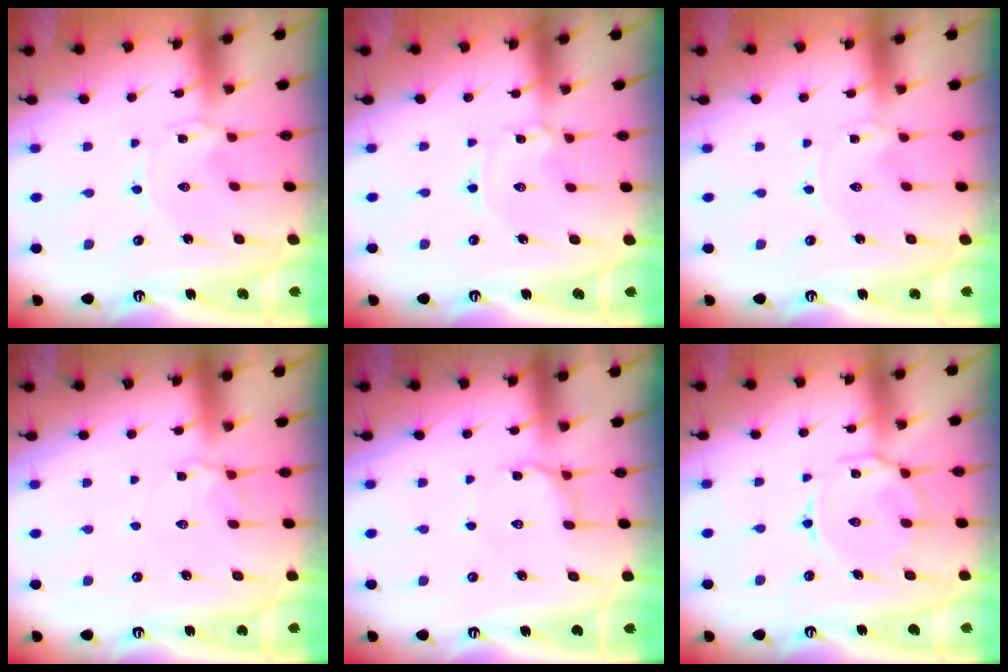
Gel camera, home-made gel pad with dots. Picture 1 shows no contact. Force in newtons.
{"total": 1.3, "press": 1.3, "slide": 0.0}
{"total": 0.0}
{"total": 5.4, "press": 5.3, "slide": 1.0}
{"total": 7.0, "press": 6.9, "slide": 1.1}
{"total": 9.6, "press": 9.6, "slide": 0.8}